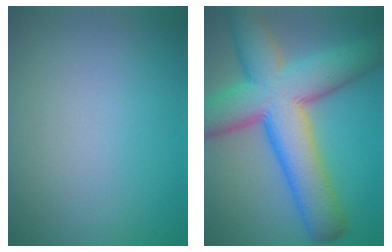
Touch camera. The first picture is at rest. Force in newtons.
{"total": 13.2, "press": 13.2, "slide": 0.5}